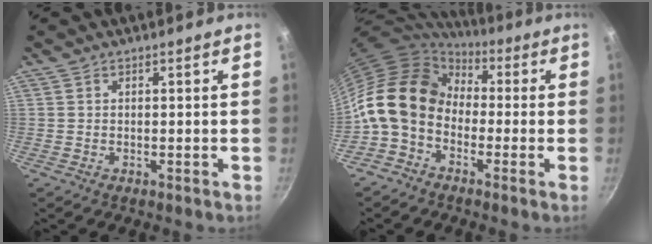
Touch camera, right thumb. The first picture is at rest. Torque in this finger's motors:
{"motor_torque": [1.72, 2.96, 1.32, -1.45, 0.58]}